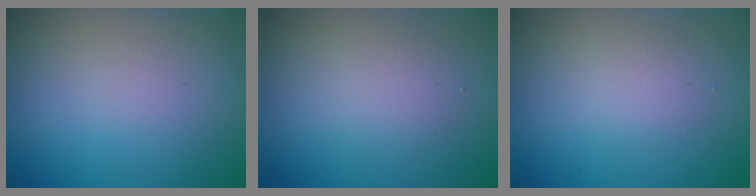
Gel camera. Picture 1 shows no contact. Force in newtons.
{"total": 2.3, "press": 2.3, "slide": 0.1}
{"total": 1.7, "press": 1.7, "slide": 0.1}